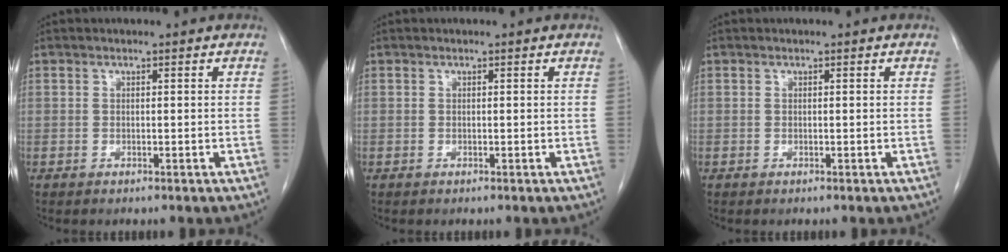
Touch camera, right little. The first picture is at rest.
{"total": 0.0}
{"total": 0.0}